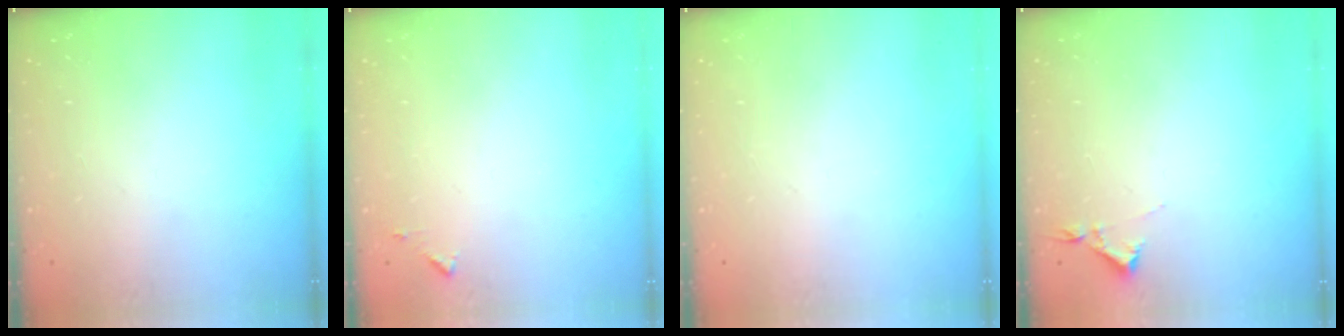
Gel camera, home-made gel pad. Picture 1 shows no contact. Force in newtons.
{"total": 4.5, "press": 4.4, "slide": 0.4}
{"total": 0.0}
{"total": 2.9, "press": 2.9, "slide": 0.5}